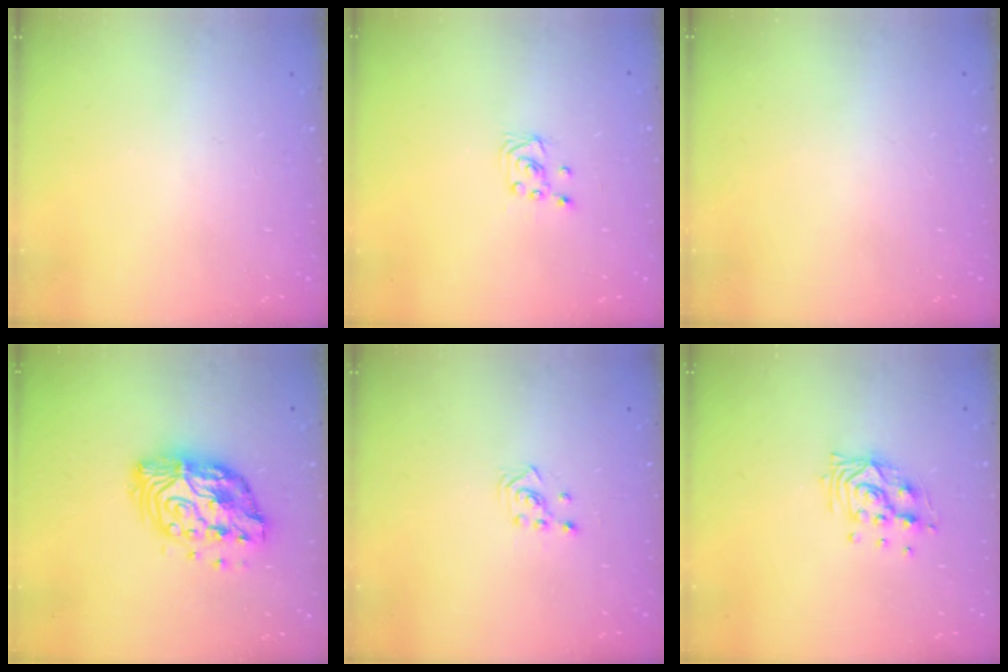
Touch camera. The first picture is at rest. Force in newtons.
{"total": 2.0, "press": 2.0, "slide": 0.2}
{"total": 0.0}
{"total": 14.0, "press": 13.9, "slide": 1.1}
{"total": 2.5, "press": 2.4, "slide": 0.8}
{"total": 9.5, "press": 9.5, "slide": 0.4}